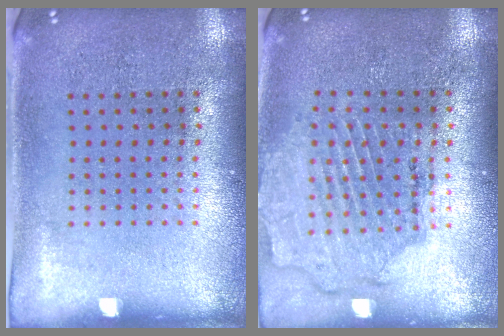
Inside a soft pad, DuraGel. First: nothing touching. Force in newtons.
{"total": 1.6, "press": 1.5, "slide": 0.4}